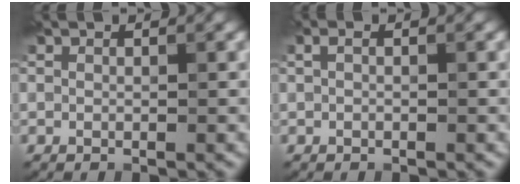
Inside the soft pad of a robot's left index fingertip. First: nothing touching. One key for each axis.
{"total": 0.8, "fx": 0.1, "fy": 0.3, "fz": 0.7, "tx": -0.017, "ty": 0.004, "tz": 0.002}